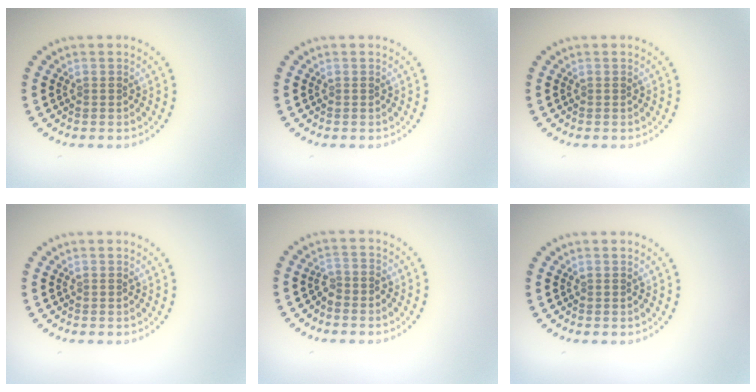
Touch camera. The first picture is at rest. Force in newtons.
{"total": 0.0}
{"total": 0.0}
{"total": 0.0}
{"total": 1.4, "press": 1.1, "slide": 0.9}
{"total": 0.0}